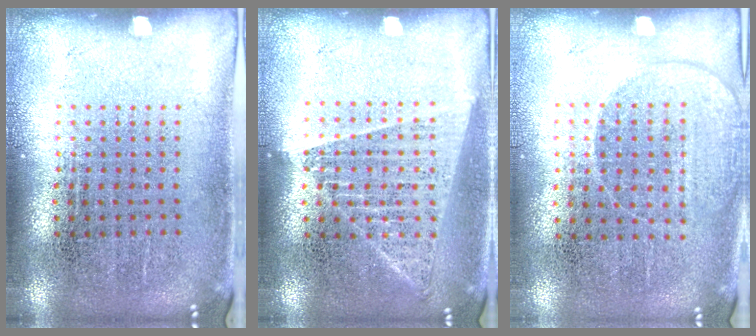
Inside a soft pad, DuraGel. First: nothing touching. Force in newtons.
{"total": 1.4, "press": 1.3, "slide": 0.4}
{"total": 1.4, "press": 1.3, "slide": 0.5}